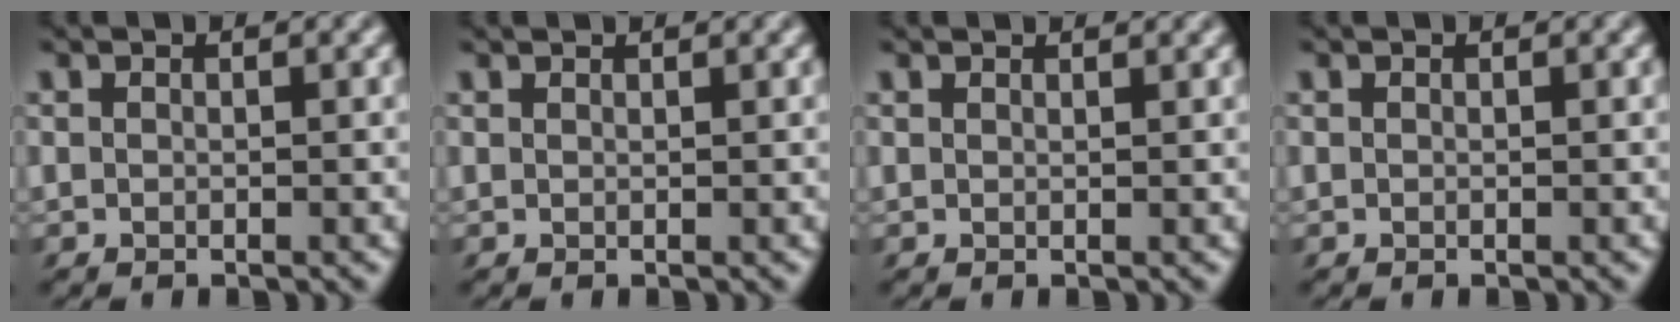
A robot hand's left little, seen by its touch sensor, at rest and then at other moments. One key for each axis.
{"total": 0.7, "fx": 0.6, "fy": -0.2, "fz": 0.0, "tx": 0.000, "ty": 0.005, "tz": 0.015}
{"total": 0.9, "fx": 0.9, "fy": 0.0, "fz": 0.1, "tx": -0.007, "ty": 0.007, "tz": 0.022}
{"total": 0.0}